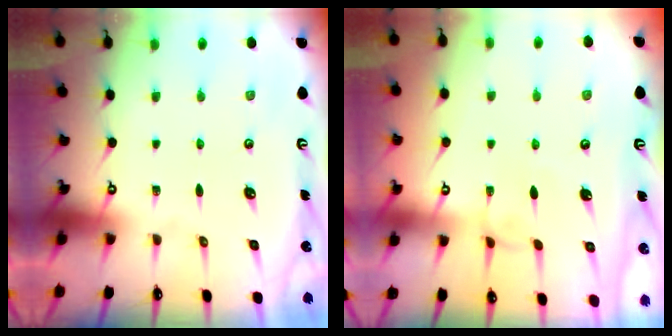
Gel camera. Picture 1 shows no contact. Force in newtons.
{"total": 2.8, "press": 2.8, "slide": 0.2}